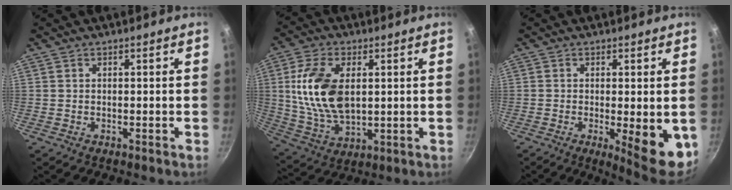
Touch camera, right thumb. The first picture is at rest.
{"total": 15.2, "force": [2.5, 8.8, 12.1], "torque": [-0.219, -0.013, 0.055]}
{"total": 10.1, "force": [-2.0, 2.8, 9.5], "torque": [-0.113, -0.009, -0.016]}